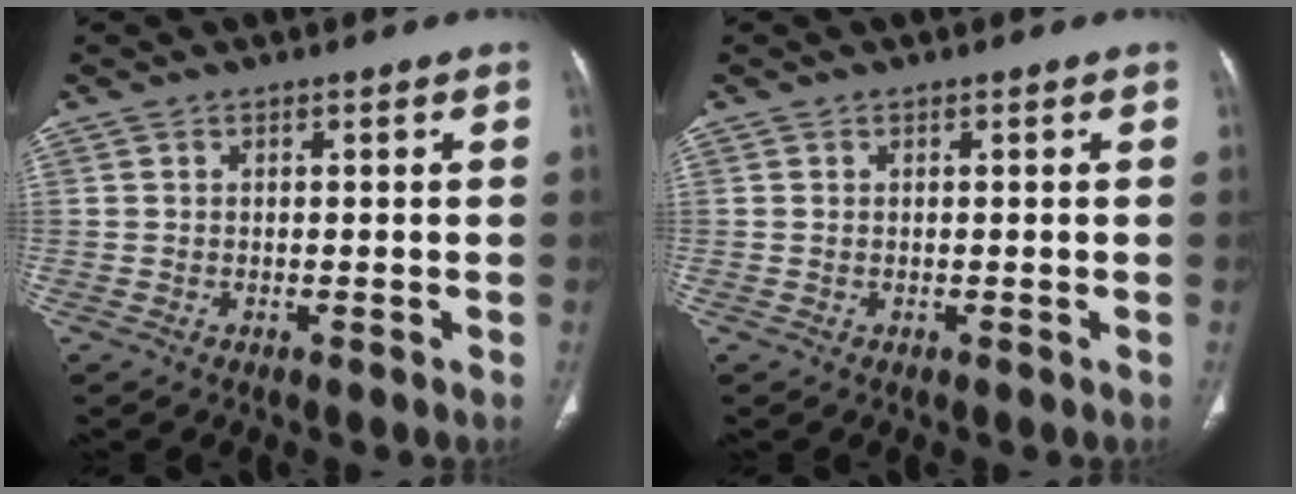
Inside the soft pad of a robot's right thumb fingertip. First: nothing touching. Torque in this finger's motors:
{"motor_torque": [-0.37, 0.10, -0.23, 0.41, -0.02]}